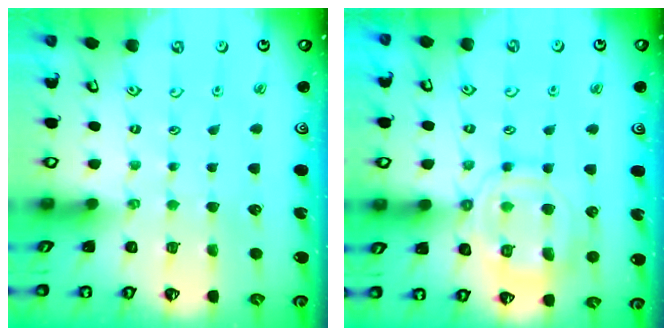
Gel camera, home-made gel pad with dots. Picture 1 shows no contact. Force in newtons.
{"total": 12.4, "press": 12.3, "slide": 1.3}